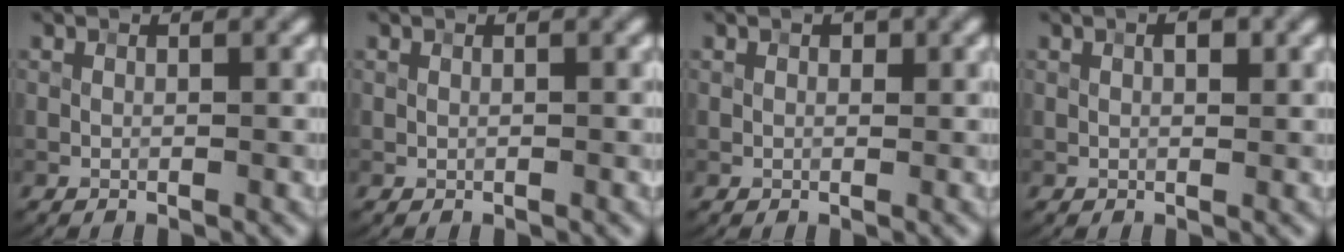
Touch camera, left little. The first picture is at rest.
{"total": 0.0}
{"total": 0.8, "force": [0.4, 0.6, 0.3], "torque": [-0.006, 0.003, 0.005]}
{"total": 1.3, "force": [0.5, 0.7, 1.0], "torque": [-0.018, 0.004, 0.008]}